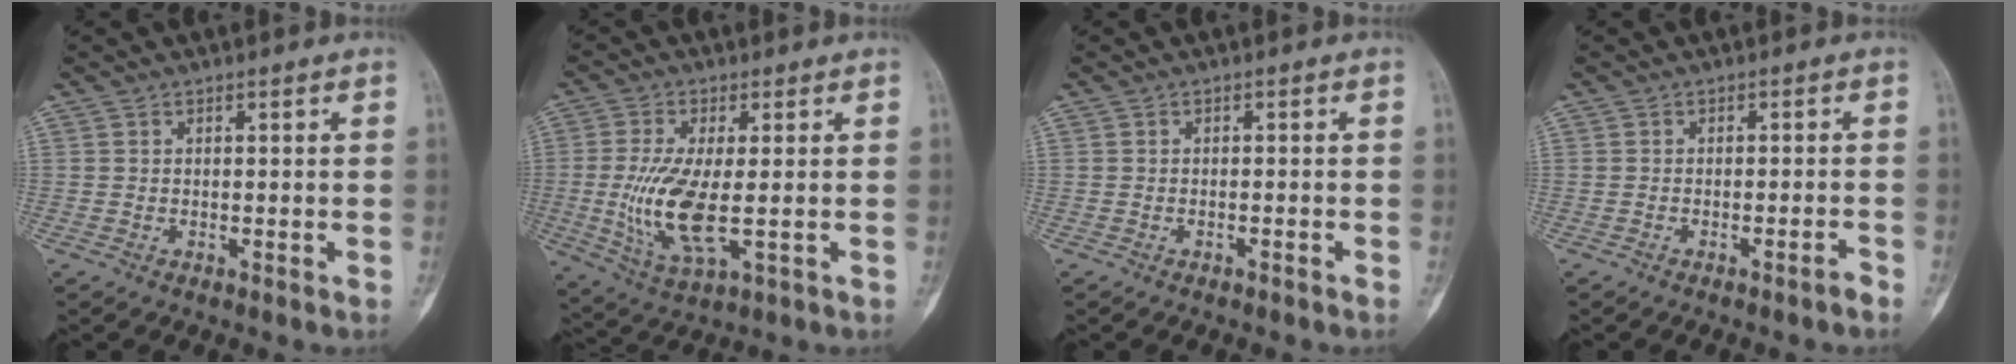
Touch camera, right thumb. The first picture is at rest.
{"total": 11.5, "force": [-1.0, 4.1, 10.7], "torque": [-0.234, -0.017, -0.010]}
{"total": 0.7, "force": [-0.6, 0.1, 0.4], "torque": [-0.014, 0.012, -0.005]}
{"total": 1.6, "force": [-1.3, -0.1, 1.0], "torque": [-0.017, 0.011, -0.019]}